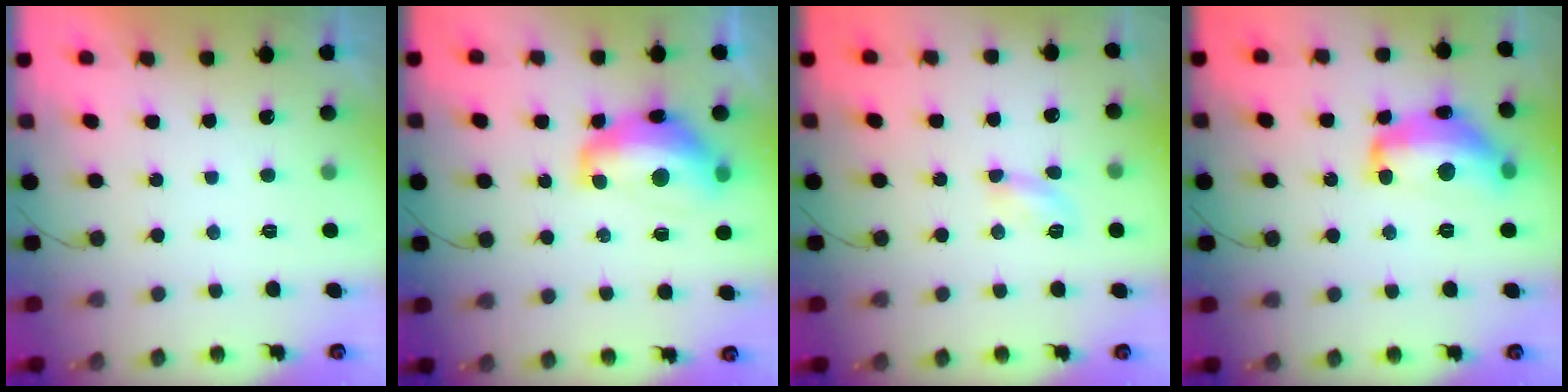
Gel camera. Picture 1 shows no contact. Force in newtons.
{"total": 13.7, "press": 13.6, "slide": 1.2}
{"total": 4.3, "press": 4.3, "slide": 0.6}
{"total": 15.3, "press": 15.2, "slide": 1.3}